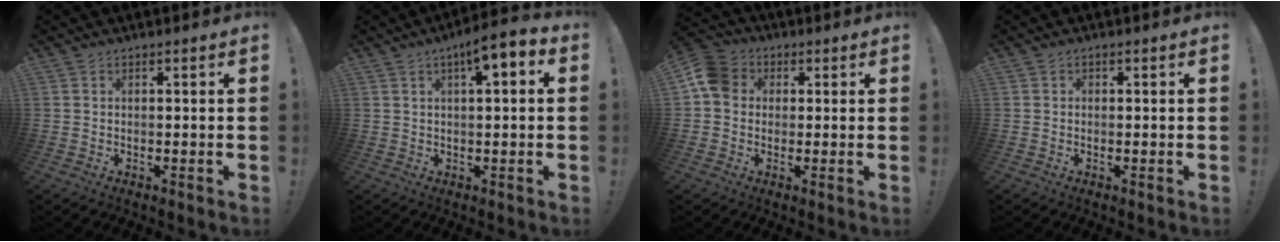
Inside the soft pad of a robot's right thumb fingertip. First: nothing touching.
{"total": 6.1, "force": [2.5, 1.2, 5.5], "torque": [-0.077, -0.015, 0.033]}
{"total": 7.8, "force": [0.8, 6.7, 3.8], "torque": [-0.073, 0.012, 0.018]}
{"total": 0.6, "force": [-0.5, 0.4, 0.2], "torque": [-0.002, 0.002, -0.009]}